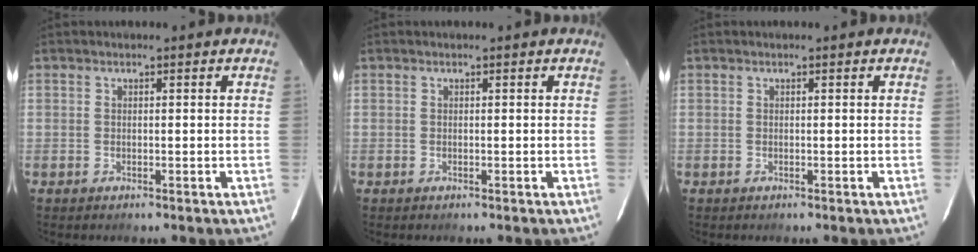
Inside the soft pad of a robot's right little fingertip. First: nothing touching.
{"total": 0.0}
{"total": 0.0}